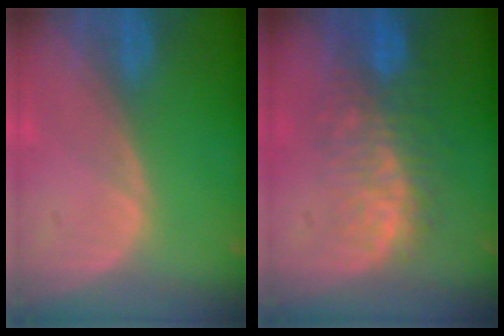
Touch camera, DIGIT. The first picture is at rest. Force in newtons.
{"total": 9.5, "press": 8.2, "slide": 4.8}